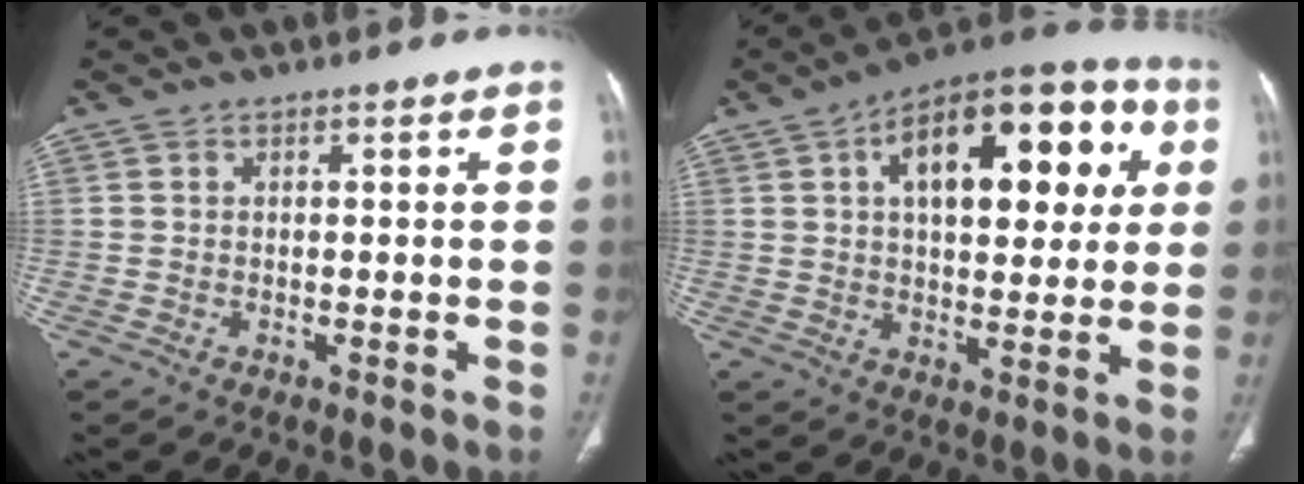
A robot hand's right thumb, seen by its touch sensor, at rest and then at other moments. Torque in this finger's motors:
{"motor_torque": [0.52, 4.48, 0.59, -0.26, 0.16]}